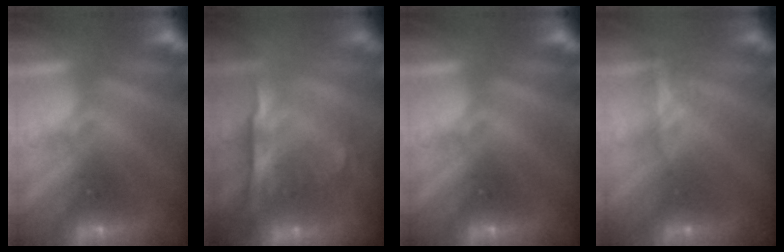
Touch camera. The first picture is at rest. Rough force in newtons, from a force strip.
{"total": 7.6}
{"total": 0.0}
{"total": 4.8}